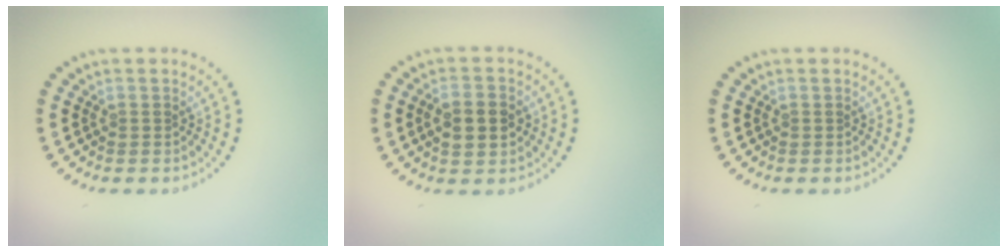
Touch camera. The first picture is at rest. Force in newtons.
{"total": 4.5, "press": 4.5, "slide": 0.1}
{"total": 0.0}